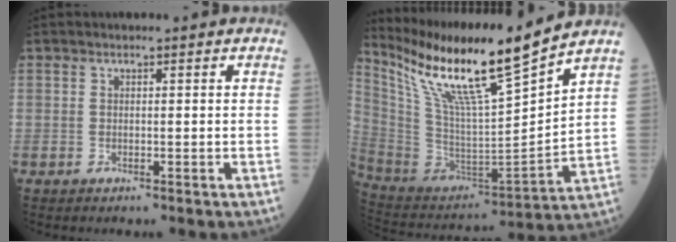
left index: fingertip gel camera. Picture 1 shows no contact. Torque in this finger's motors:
{"motor_torque": [1.12, -1.02, 0.47, 0.20]}